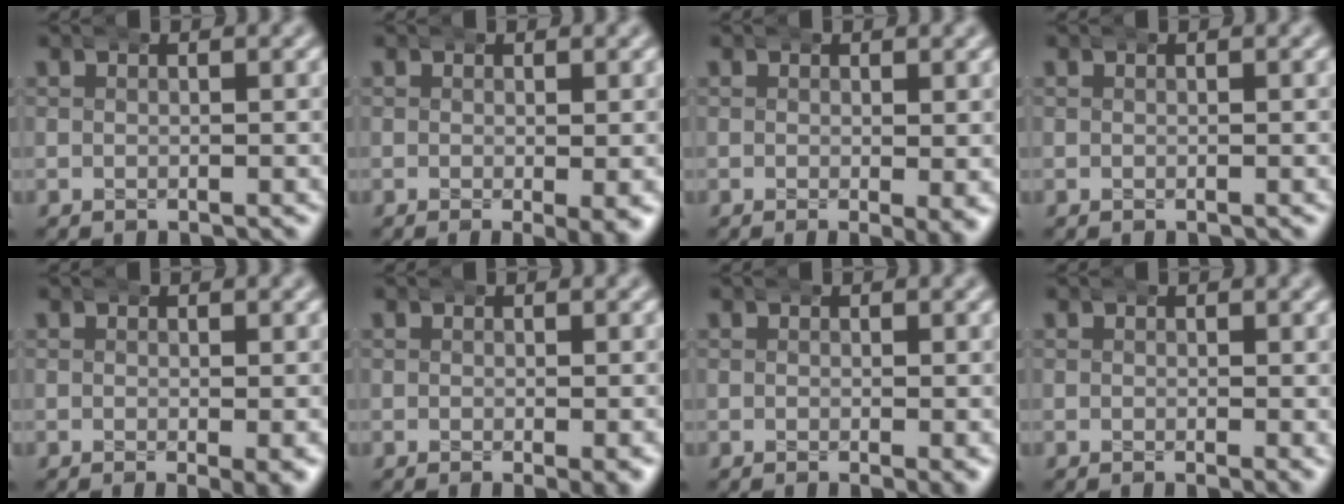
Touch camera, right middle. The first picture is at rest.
{"total": 2.1, "force": [-0.2, 0.0, 2.0], "torque": [-0.029, -0.005, -0.002]}
{"total": 1.7, "force": [0.1, 0.0, 1.7], "torque": [-0.024, -0.006, 0.004]}
{"total": 0.0}
{"total": 1.7, "force": [-0.1, 0.0, 1.7], "torque": [-0.023, -0.004, 0.000]}
{"total": 1.3, "force": [0.0, 0.0, 1.3], "torque": [-0.017, -0.001, -0.001]}
{"total": 1.0, "force": [0.1, 0.0, 1.0], "torque": [-0.013, -0.001, 0.002]}
{"total": 0.9, "force": [0.3, 0.0, 0.8], "torque": [-0.009, -0.001, 0.004]}